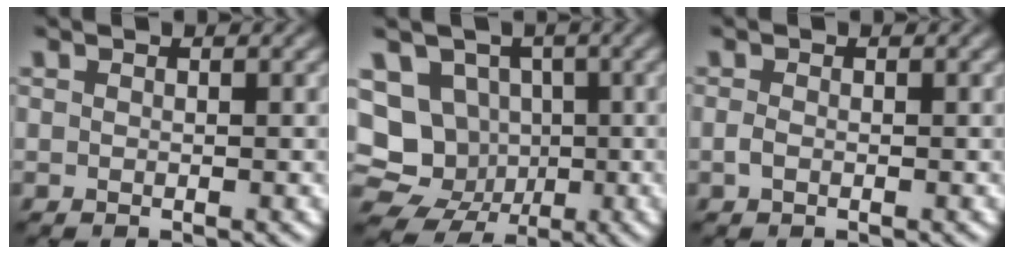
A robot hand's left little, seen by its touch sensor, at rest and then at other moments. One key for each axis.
{"total": 11.1, "fx": -1.8, "fy": 10.3, "fz": 3.7, "tx": -0.088, "ty": 0.012, "tz": -0.043}
{"total": 0.8, "fx": -0.4, "fy": 0.4, "fz": 0.6, "tx": -0.017, "ty": 0.002, "tz": -0.009}